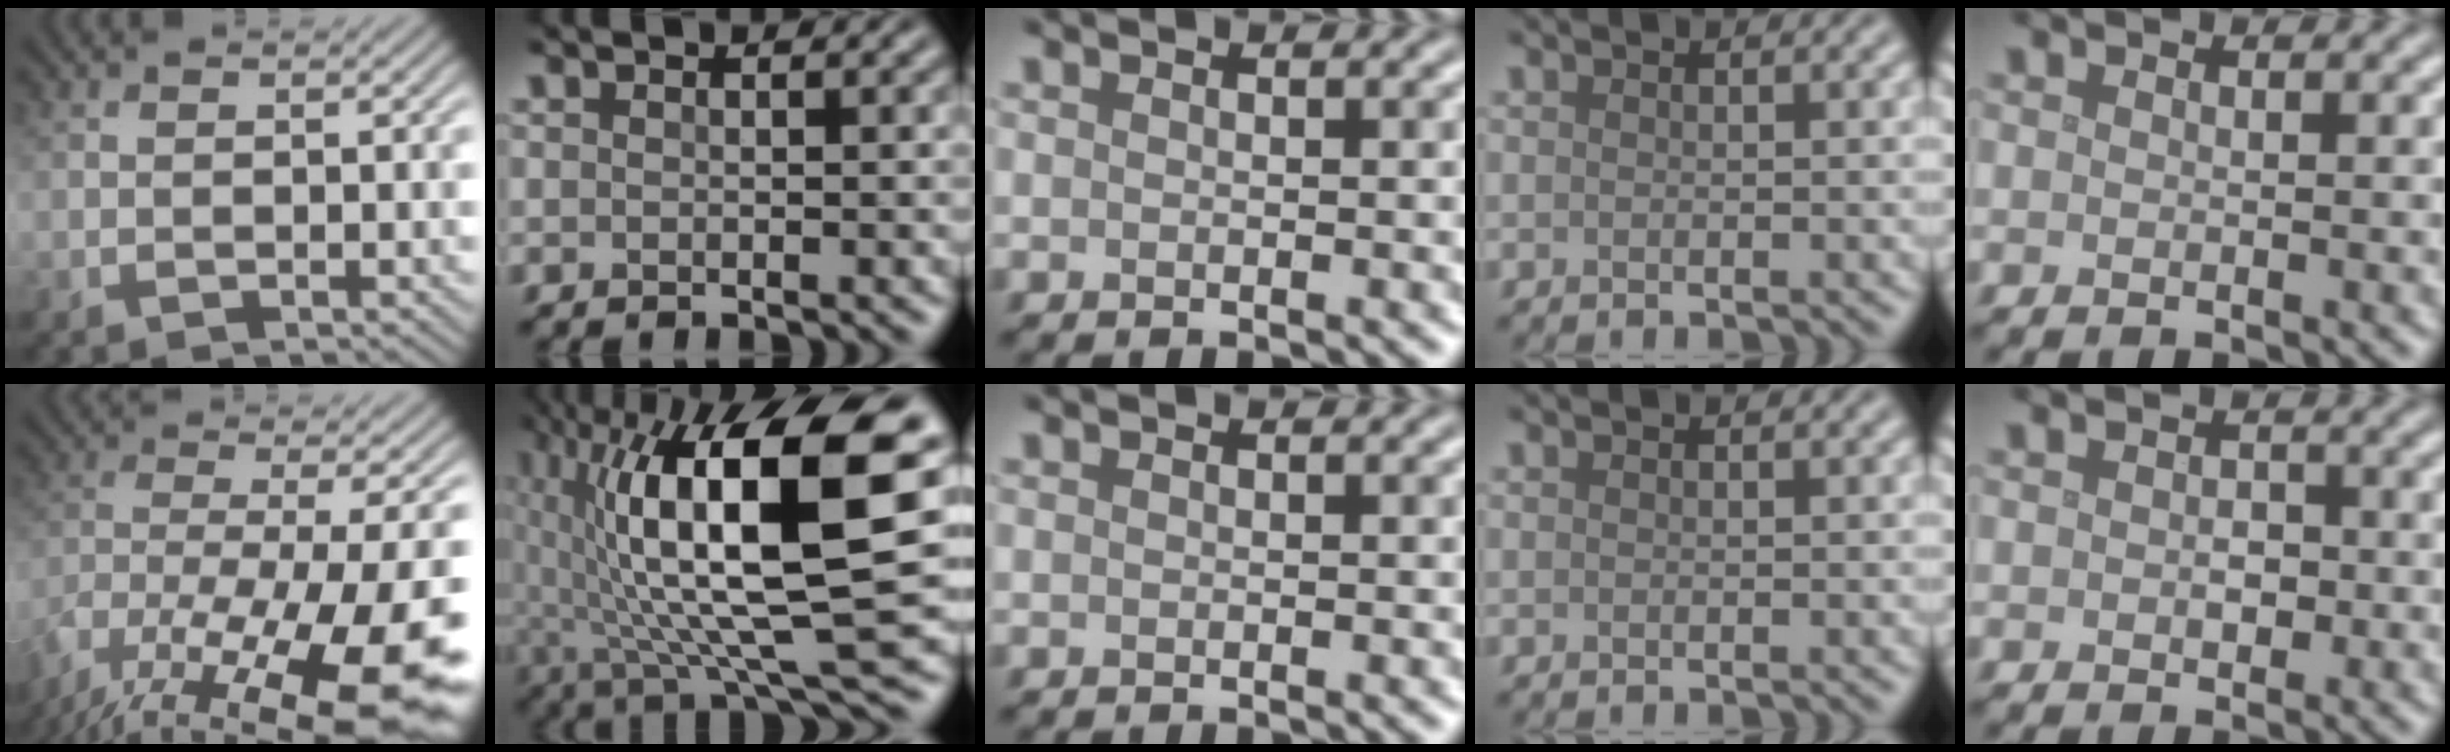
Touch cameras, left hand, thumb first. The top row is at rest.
{"thumb": {"total": 17.8, "force": [-11.4, 4.6, 12.9], "torque": [-0.238, -0.048, -0.172]}, "index": {"total": 16.3, "force": [2.9, 5.6, 15.1], "torque": [-0.267, -0.007, 0.048]}, "little": {"total": 1.4, "force": [-0.1, 1.0, 0.9], "torque": [-0.013, -0.003, -0.004]}}